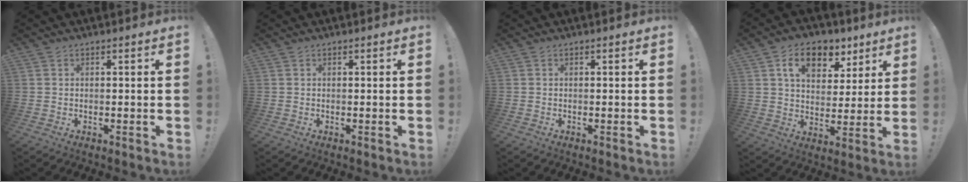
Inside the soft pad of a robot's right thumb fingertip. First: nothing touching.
{"total": 0.0}
{"total": 0.0}
{"total": 12.4, "force": [6.5, 8.1, 6.8], "torque": [-0.102, -0.020, 0.120]}